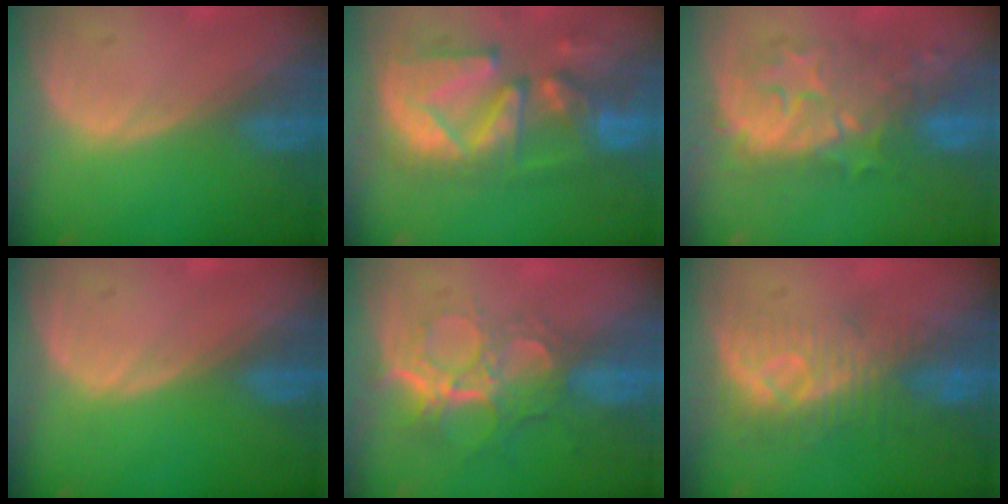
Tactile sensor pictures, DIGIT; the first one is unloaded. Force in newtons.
{"total": 12.7, "press": 11.2, "slide": 6.1}
{"total": 9.4, "press": 9.2, "slide": 1.7}
{"total": 0.0}
{"total": 9.5, "press": 8.0, "slide": 5.1}
{"total": 8.2, "press": 7.6, "slide": 3.1}